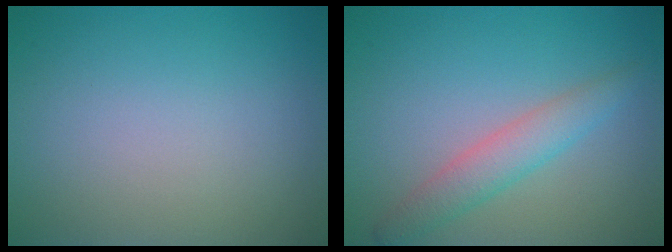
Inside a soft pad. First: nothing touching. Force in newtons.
{"total": 3.0, "press": 3.0, "slide": 0.1}